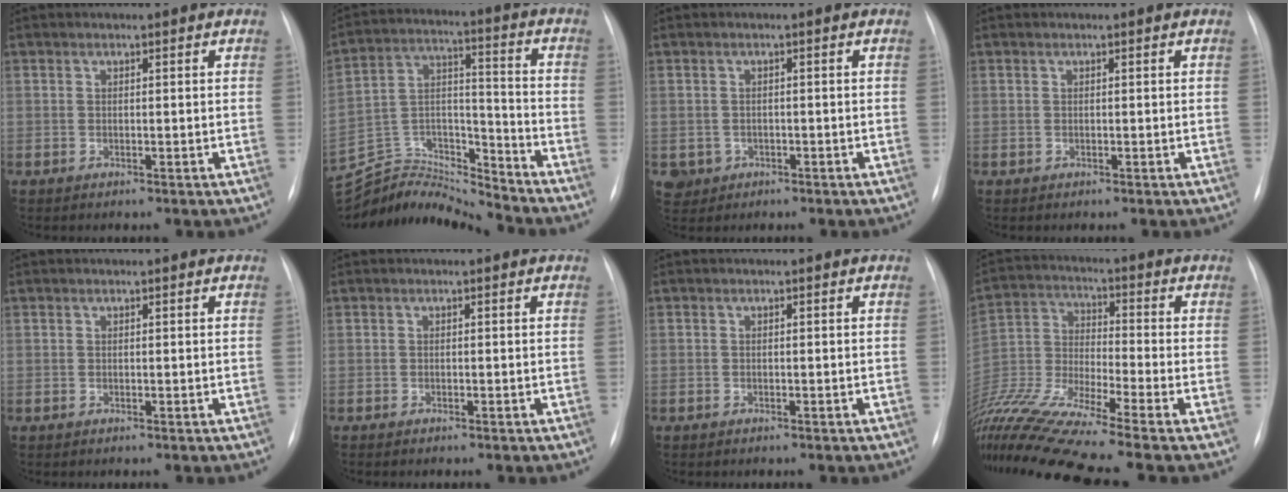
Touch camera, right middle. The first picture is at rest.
{"total": 15.0, "force": [-15.0, 0.0, 0.5], "torque": [-0.009, 0.047, -0.274]}
{"total": 3.3, "force": [-1.3, 3.0, 0.4], "torque": [-0.004, 0.005, -0.016]}
{"total": 0.0}
{"total": 0.0}
{"total": 0.9, "force": [-0.7, 0.1, 0.5], "torque": [-0.011, -0.002, -0.008]}
{"total": 0.5, "force": [-0.4, 0.4, 0.0], "torque": [-0.006, 0.002, -0.006]}
{"total": 18.7, "force": [-15.6, -1.7, 10.1], "torque": [-0.234, -0.023, -0.294]}